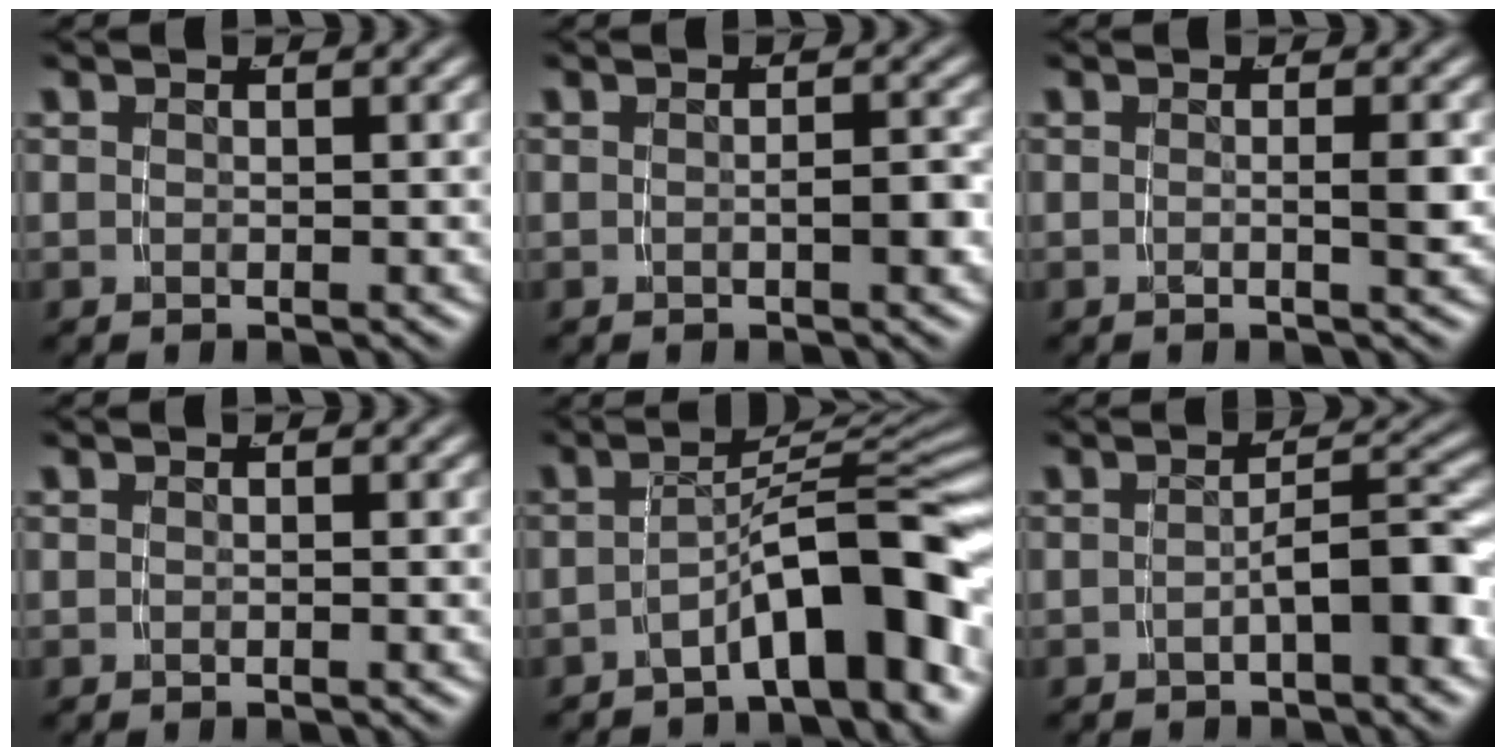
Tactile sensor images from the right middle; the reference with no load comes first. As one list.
[{"total": 1.5, "force": [-0.7, 0.3, 1.3], "torque": [-0.019, 0.001, -0.012]}, {"total": 1.5, "force": [-0.3, -0.7, 1.3], "torque": [-0.019, -0.002, -0.004]}, {"total": 0.0}, {"total": 9.1, "force": [-4.6, 2.8, 7.3], "torque": [-0.093, 0.003, -0.069]}, {"total": 4.2, "force": [-2.3, 0.8, 3.4], "torque": [-0.035, 0.003, -0.034]}]